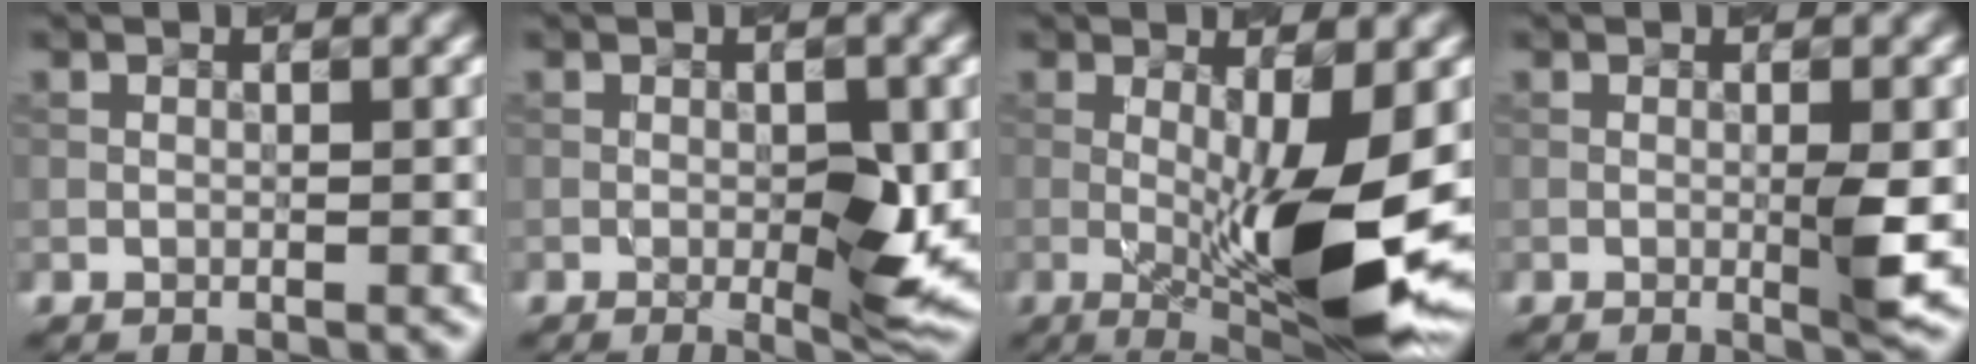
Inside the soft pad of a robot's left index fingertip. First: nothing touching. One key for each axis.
{"total": 3.7, "fx": -0.6, "fy": 0.6, "fz": 3.6, "tx": -0.060, "ty": -0.004, "tz": -0.001}
{"total": 9.6, "fx": -1.2, "fy": 2.1, "fz": 9.3, "tx": -0.144, "ty": -0.023, "tz": -0.007}
{"total": 2.5, "fx": -0.3, "fy": 0.3, "fz": 2.5, "tx": -0.040, "ty": -0.004, "tz": -0.001}